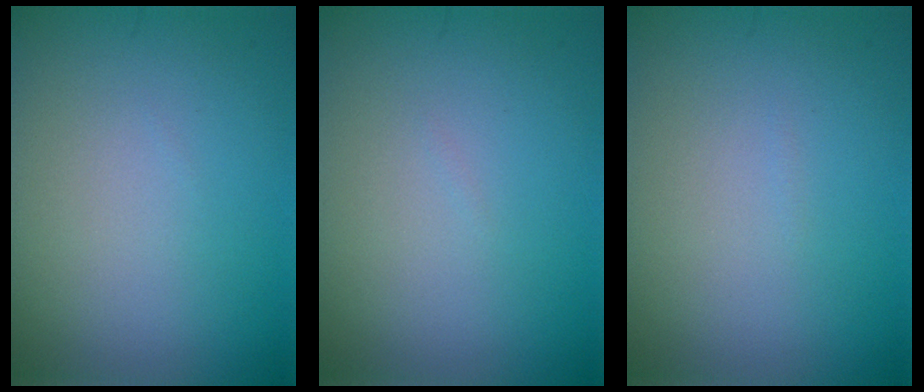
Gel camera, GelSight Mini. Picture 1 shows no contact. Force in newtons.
{"total": 0.0}
{"total": 0.0}